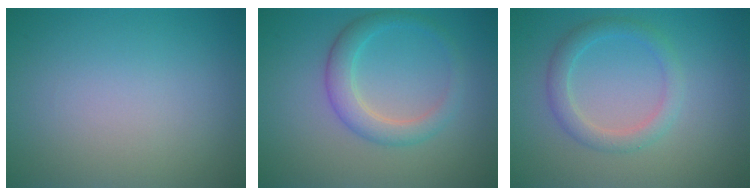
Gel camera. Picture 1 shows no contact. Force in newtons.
{"total": 3.0, "press": 3.0, "slide": 0.1}
{"total": 2.5, "press": 2.5, "slide": 0.1}